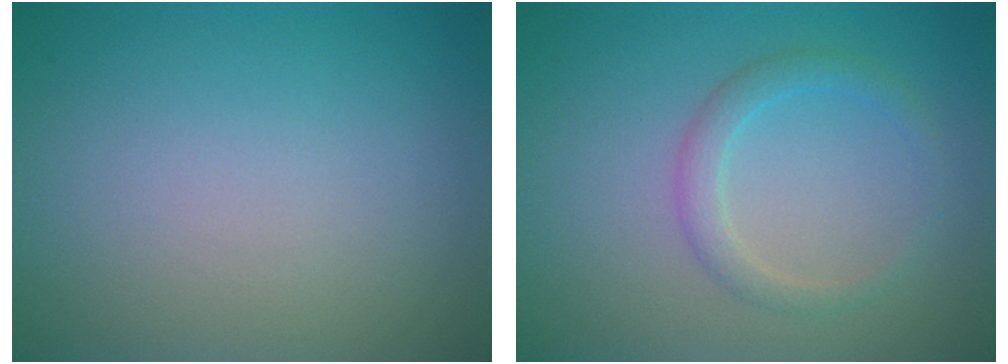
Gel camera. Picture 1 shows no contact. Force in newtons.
{"total": 2.0, "press": 2.0, "slide": 0.1}